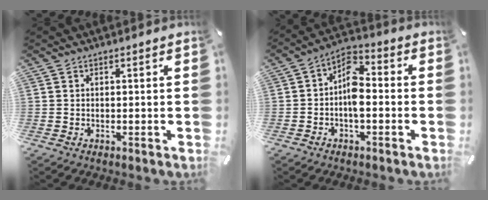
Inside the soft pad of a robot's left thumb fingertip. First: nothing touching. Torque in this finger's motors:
{"motor_torque": [-0.10, 0.94, 1.04, 0.06, 0.31]}